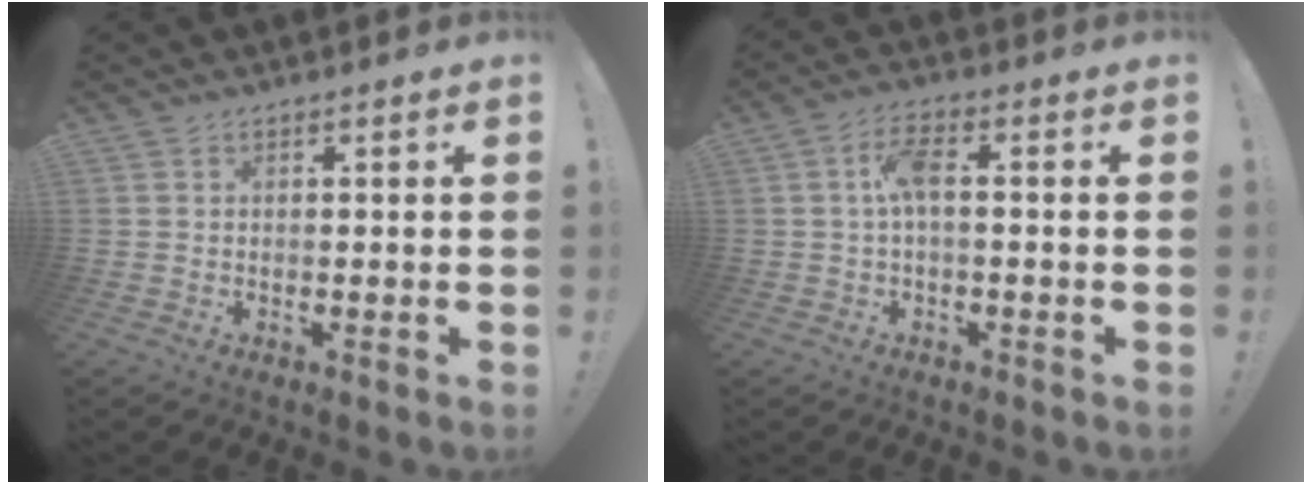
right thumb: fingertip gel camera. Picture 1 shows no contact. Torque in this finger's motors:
{"motor_torque": [0.96, 0.92, 0.70, 0.16, 0.32]}